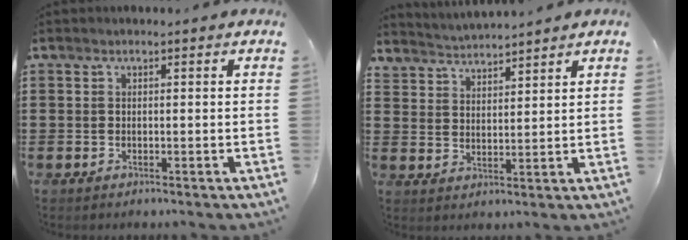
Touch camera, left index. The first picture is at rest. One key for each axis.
{"total": 3.5, "fx": 3.5, "fy": 0.1, "fz": -0.5, "tx": -0.006, "ty": -0.018, "tz": 0.062}